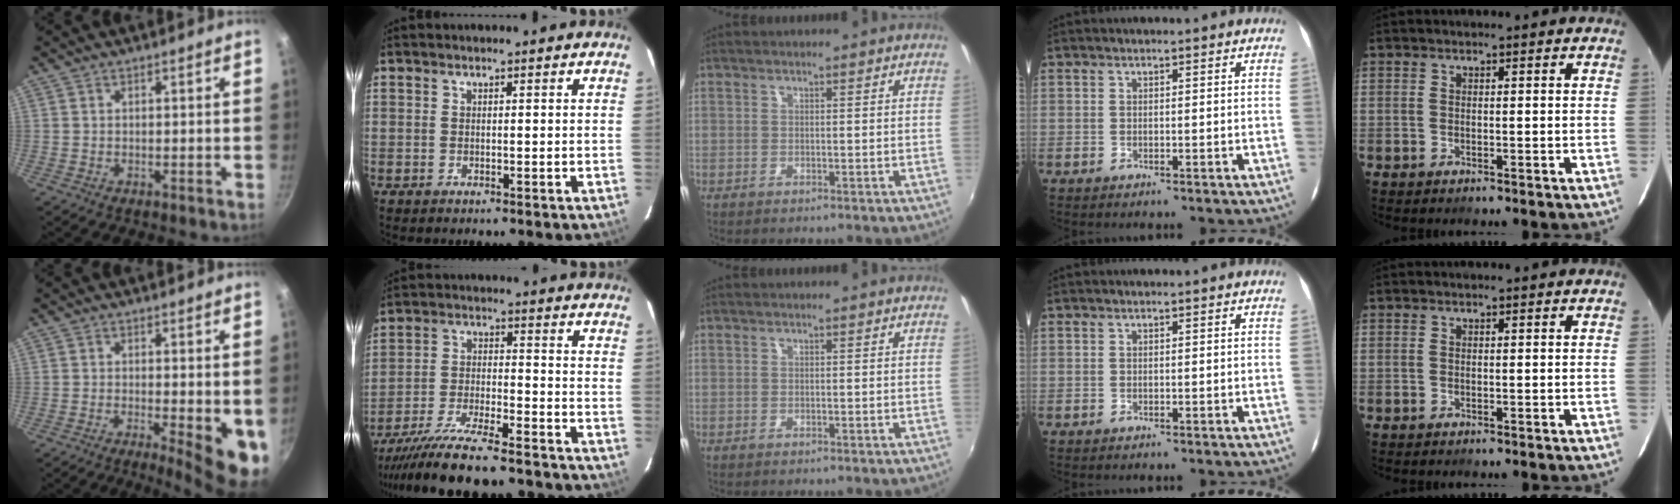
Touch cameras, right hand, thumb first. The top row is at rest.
{"thumb": {"total": 9.1, "force": [-1.7, 2.4, 8.6], "torque": [-0.099, -0.012, -0.016]}, "index": {"total": 18.5, "force": [-16.5, 2.6, 7.9], "torque": [-0.163, -0.038, -0.263]}}